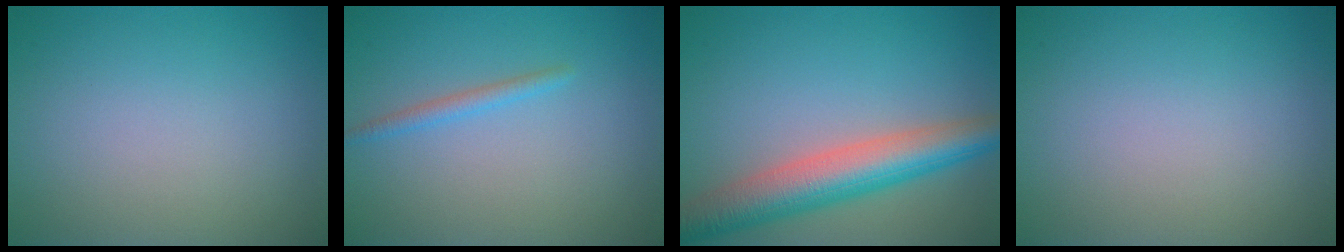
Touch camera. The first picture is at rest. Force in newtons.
{"total": 1.3, "press": 1.3, "slide": 0.0}
{"total": 7.1, "press": 7.1, "slide": 0.0}
{"total": 0.0}